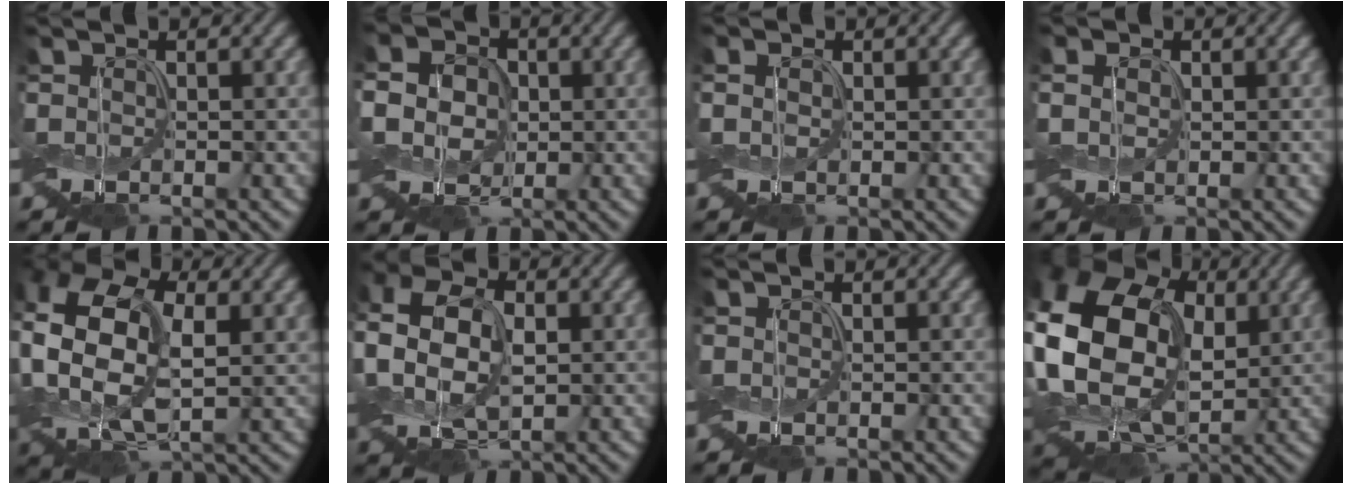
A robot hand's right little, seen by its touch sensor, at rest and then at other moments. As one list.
[{"total": 6.6, "force": [0.5, 5.5, 3.7], "torque": [-0.076, 0.023, -0.014]}, {"total": 0.8, "force": [0.0, 0.7, 0.5], "torque": [-0.014, 0.002, -0.003]}, {"total": 1.1, "force": [-0.1, 0.9, 0.7], "torque": [-0.018, 0.002, -0.005]}, {"total": 11.6, "force": [0.6, 7.6, 8.7], "torque": [-0.197, -0.014, 0.018]}, {"total": 8.1, "force": [-0.6, 5.5, 5.9], "torque": [-0.140, 0.001, -0.015]}, {"total": 0.0}, {"total": 15.7, "force": [1.6, 11.3, 10.7], "torque": [-0.214, 0.012, 0.032]}]